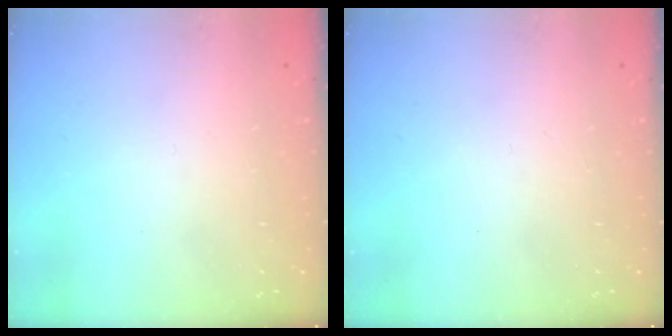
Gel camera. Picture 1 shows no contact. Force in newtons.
{"total": 0.0}